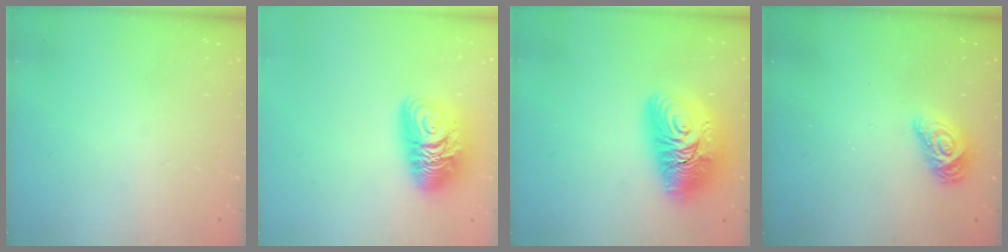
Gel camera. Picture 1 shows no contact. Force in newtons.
{"total": 12.9, "press": 12.8, "slide": 1.2}
{"total": 17.9, "press": 17.8, "slide": 1.7}
{"total": 10.5, "press": 10.5, "slide": 0.4}